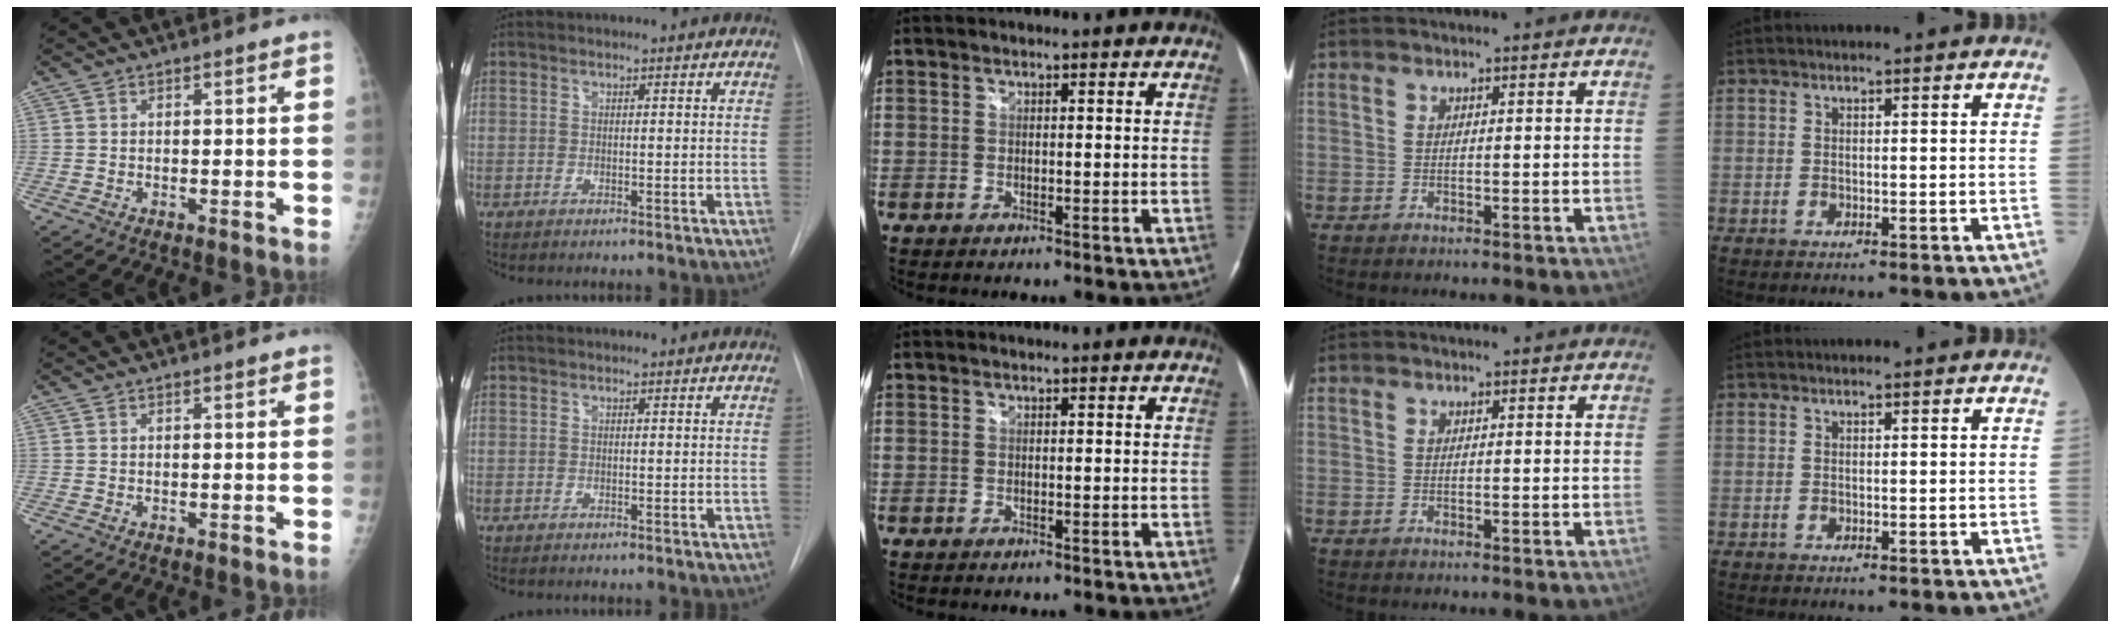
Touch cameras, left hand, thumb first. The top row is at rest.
{}